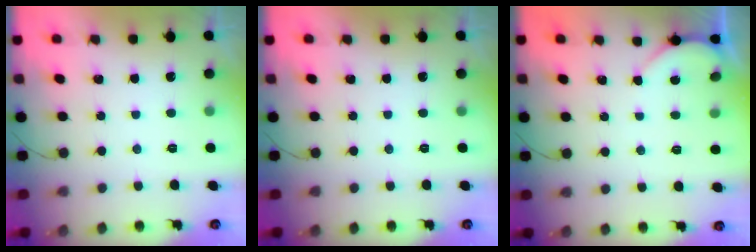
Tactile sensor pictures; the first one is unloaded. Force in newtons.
{"total": 0.0}
{"total": 2.5, "press": 2.4, "slide": 0.3}